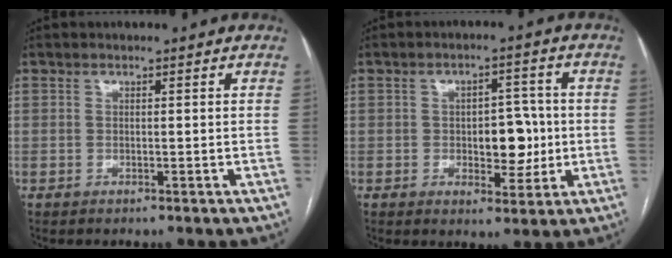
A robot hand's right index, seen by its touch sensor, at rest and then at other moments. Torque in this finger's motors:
{"motor_torque": [0.86, 0.04, 0.13, 0.07]}